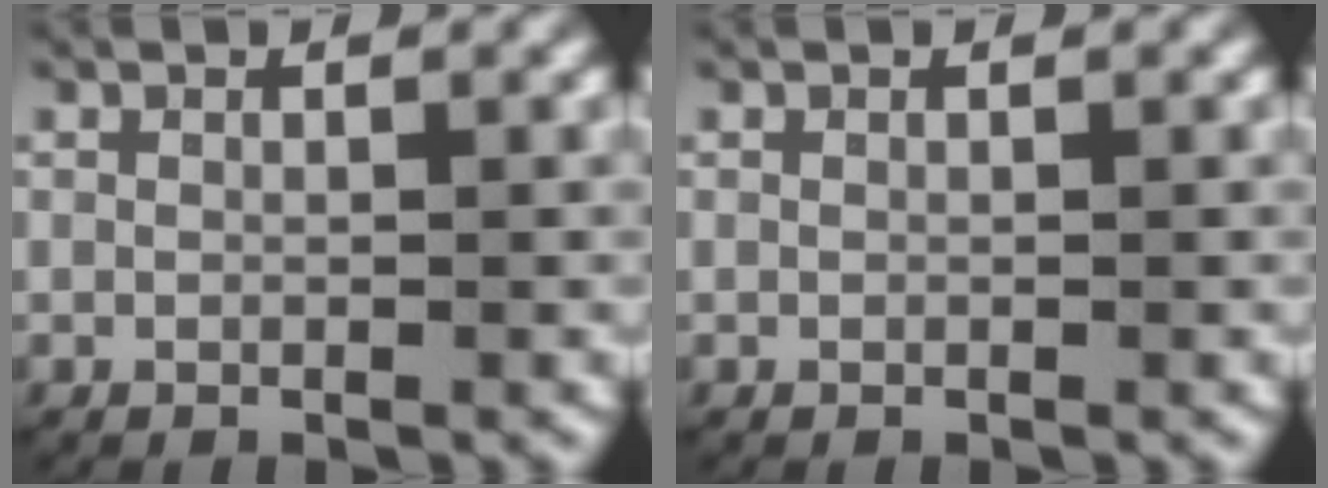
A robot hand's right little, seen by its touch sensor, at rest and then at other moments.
{"total": 0.0}